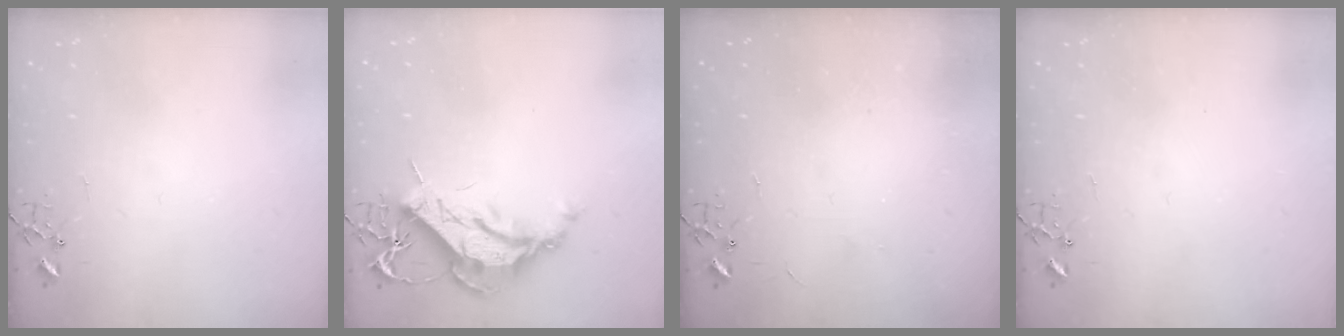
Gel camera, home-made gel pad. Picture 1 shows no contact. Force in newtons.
{"total": 14.2, "press": 14.1, "slide": 1.5}
{"total": 1.9, "press": 1.9, "slide": 0.3}
{"total": 0.0}